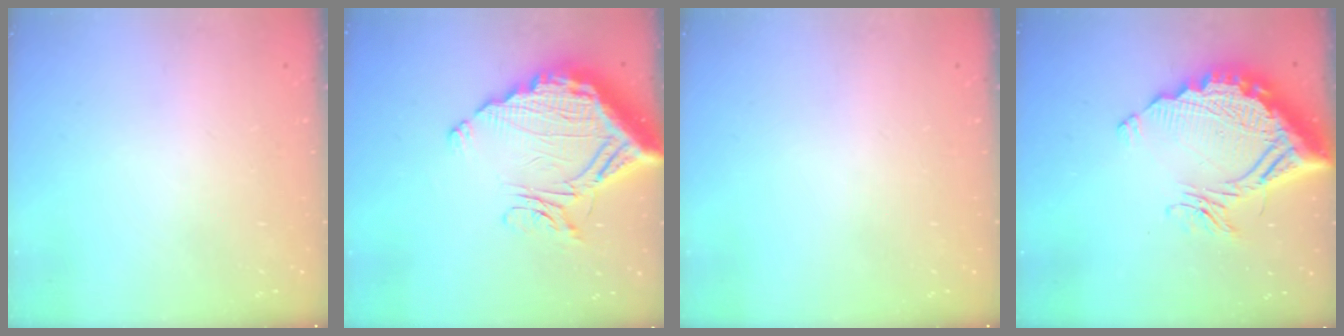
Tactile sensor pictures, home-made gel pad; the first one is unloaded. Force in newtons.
{"total": 17.9, "press": 17.8, "slide": 1.7}
{"total": 0.0}
{"total": 19.1, "press": 19.0, "slide": 1.9}